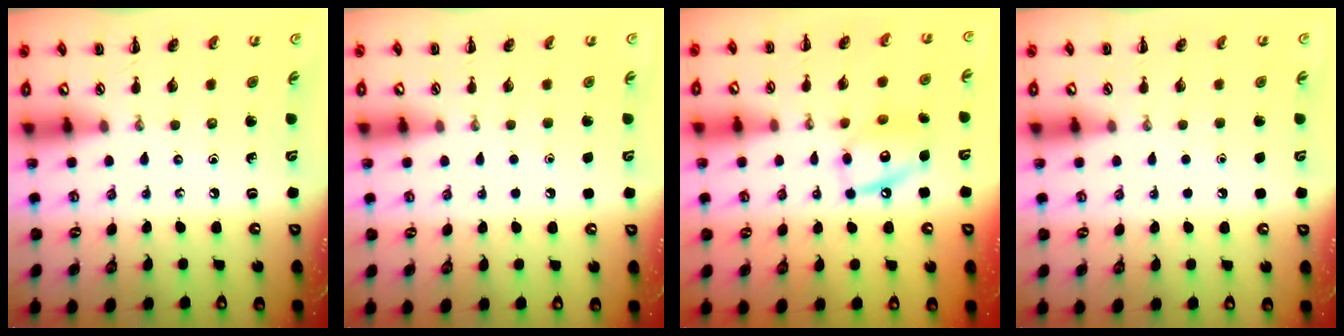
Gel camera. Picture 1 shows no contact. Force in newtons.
{"total": 1.7, "press": 1.7, "slide": 0.1}
{"total": 12.1, "press": 12.0, "slide": 1.4}
{"total": 1.8, "press": 1.8, "slide": 0.1}